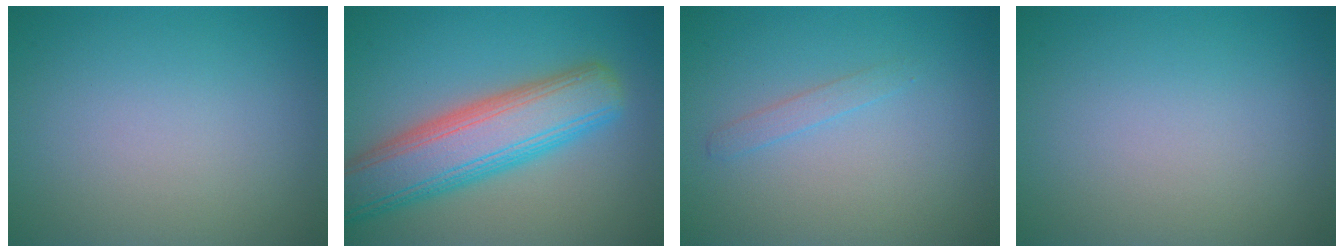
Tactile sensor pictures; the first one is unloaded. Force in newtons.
{"total": 8.6, "press": 8.6, "slide": 0.4}
{"total": 1.0, "press": 1.0, "slide": 0.1}
{"total": 0.0}